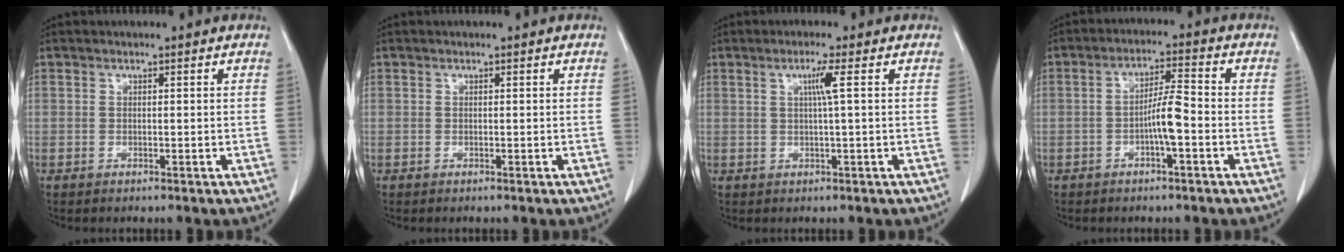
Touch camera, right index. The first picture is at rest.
{"total": 0.0}
{"total": 2.7, "force": [0.7, -0.7, 2.5], "torque": [-0.049, 0.000, 0.013]}
{"total": 5.2, "force": [-1.6, 0.4, 4.9], "torque": [-0.092, 0.010, -0.028]}